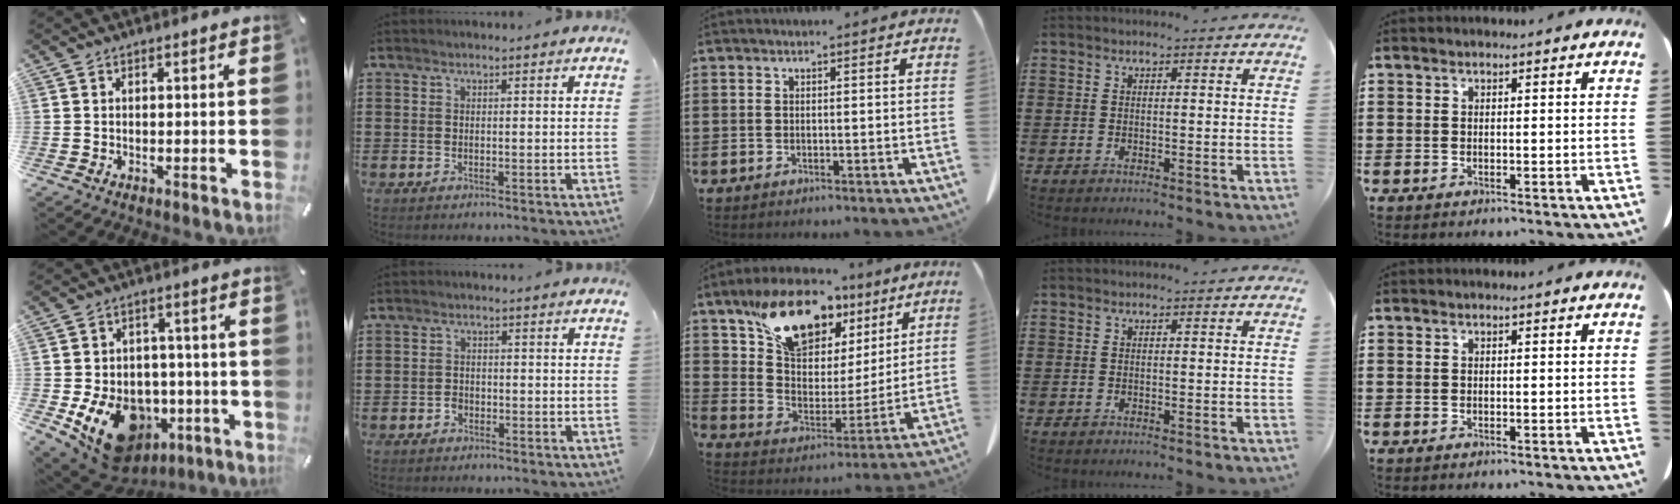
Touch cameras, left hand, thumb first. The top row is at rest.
{"thumb": {"total": 16.6, "force": [-6.1, 12.2, 9.4], "torque": [-0.153, 0.035, -0.083]}, "index": {"total": 1.3, "force": [-0.8, 1.0, 0.3], "torque": [-0.010, 0.000, -0.018]}, "middle": {"total": 15.1, "force": [11.0, 7.5, 7.3], "torque": [-0.162, -0.052, 0.197]}}